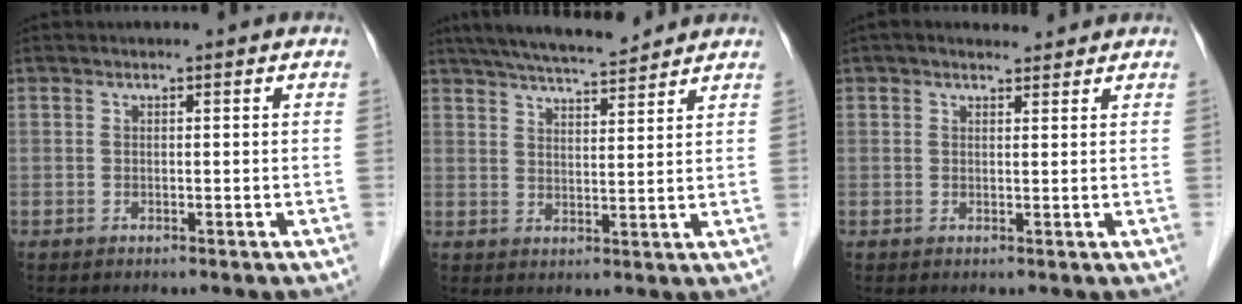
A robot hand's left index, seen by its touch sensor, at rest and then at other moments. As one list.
[{"total": 10.6, "force": [9.5, 1.2, 4.7], "torque": [-0.078, 0.013, 0.146]}, {"total": 3.3, "force": [2.8, 1.2, 1.2], "torque": [-0.017, 0.020, 0.040]}]